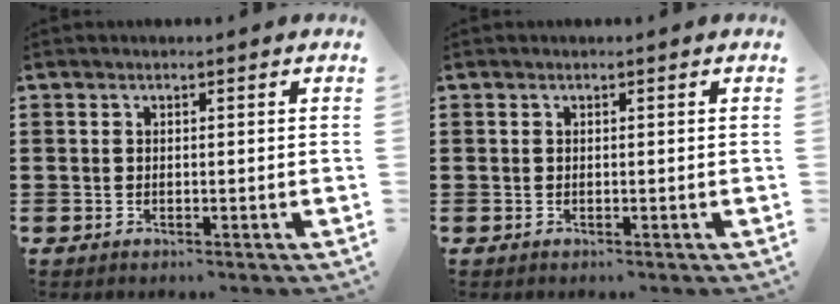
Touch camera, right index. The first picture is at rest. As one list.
[{"total": 0.0}]